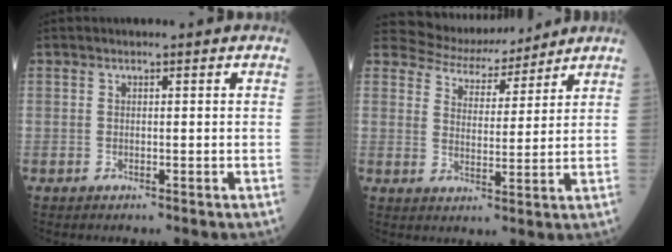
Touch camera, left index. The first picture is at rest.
{"total": 8.3, "force": [7.9, 2.4, 0.3], "torque": [-0.013, 0.013, 0.127]}